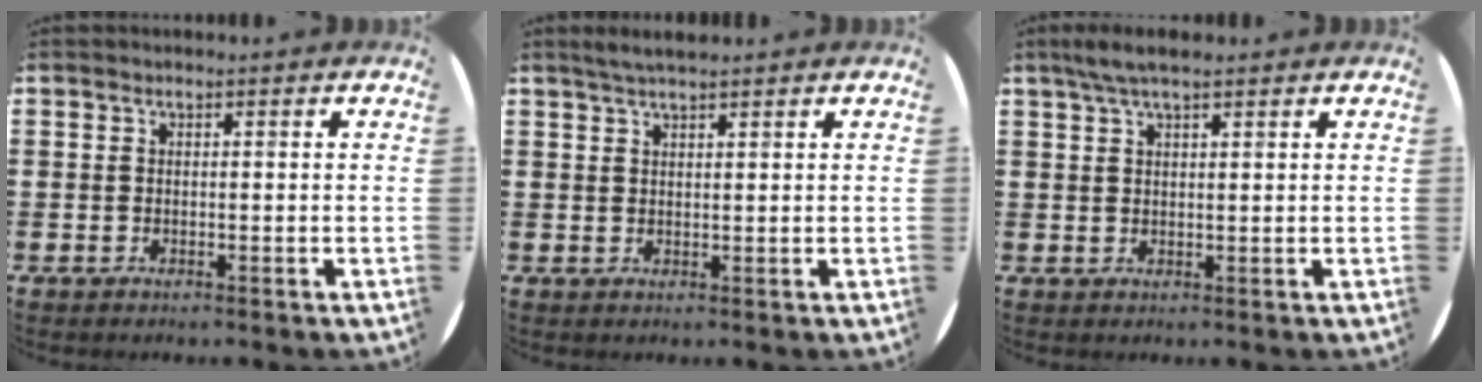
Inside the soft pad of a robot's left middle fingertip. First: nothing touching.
{"total": 2.1, "force": [1.9, 0.2, 1.0], "torque": [-0.021, 0.004, 0.034]}
{"total": 3.3, "force": [2.4, 0.7, 2.2], "torque": [-0.046, 0.007, 0.042]}